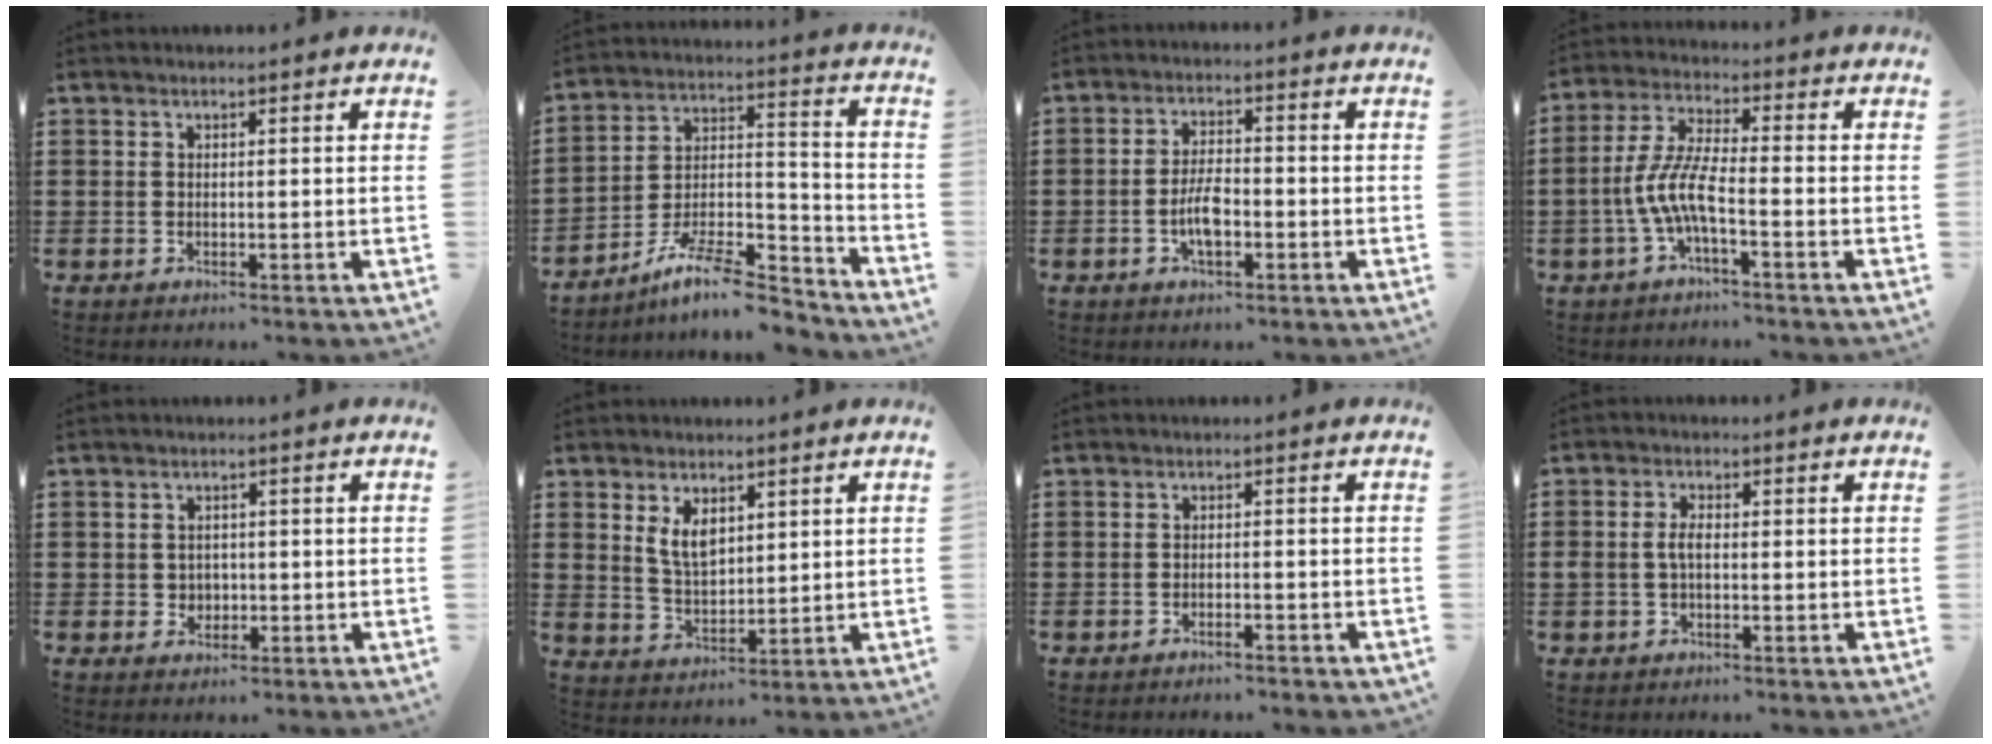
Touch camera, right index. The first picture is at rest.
{"total": 10.8, "force": [-8.8, 2.3, 5.8], "torque": [-0.095, 0.026, -0.169]}
{"total": 5.0, "force": [-1.4, 2.1, 4.3], "torque": [-0.096, 0.002, -0.031]}
{"total": 7.1, "force": [-2.7, 1.5, 6.4], "torque": [-0.160, -0.014, -0.061]}
{"total": 1.8, "force": [-0.1, 1.8, 0.4], "torque": [-0.006, 0.006, -0.007]}
{"total": 4.8, "force": [2.3, 2.6, 3.3], "torque": [-0.066, 0.002, 0.039]}
{"total": 1.2, "force": [-1.2, 0.0, 0.4], "torque": [-0.011, 0.001, -0.023]}
{"total": 2.7, "force": [-0.2, 1.4, 2.3], "torque": [-0.053, 0.002, -0.006]}